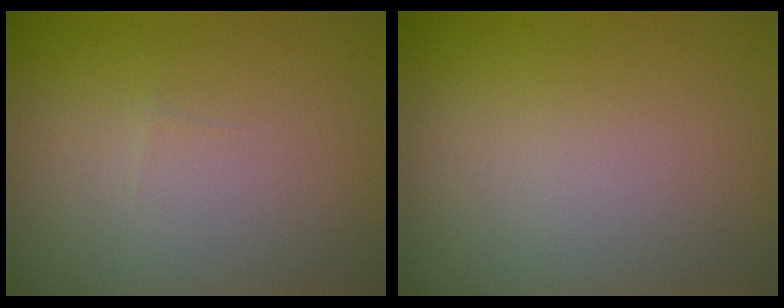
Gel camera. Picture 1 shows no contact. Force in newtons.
{"total": 0.0}